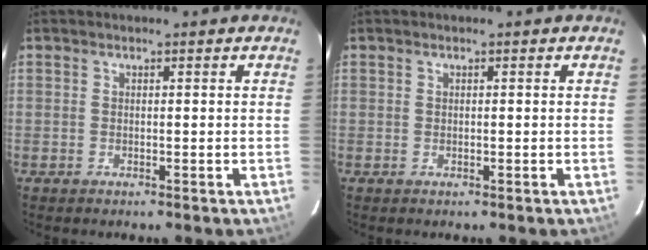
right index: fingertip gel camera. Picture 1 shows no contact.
{"total": 0.0}